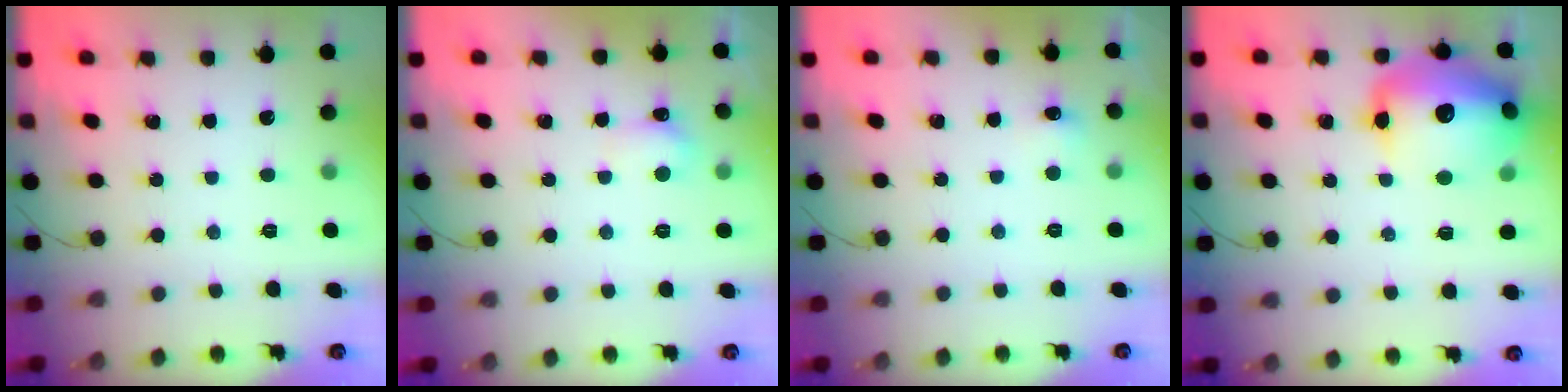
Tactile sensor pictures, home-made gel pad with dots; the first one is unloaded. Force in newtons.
{"total": 4.1, "press": 4.0, "slide": 1.0}
{"total": 4.7, "press": 4.6, "slide": 1.0}
{"total": 20.0, "press": 19.6, "slide": 3.9}